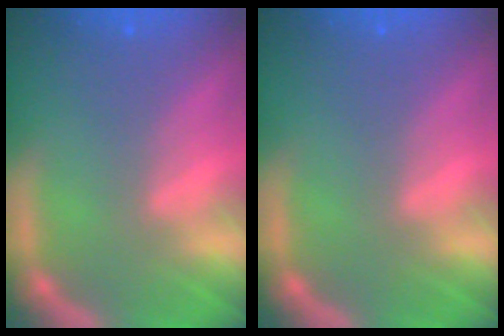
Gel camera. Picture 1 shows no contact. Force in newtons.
{"total": 0.0}